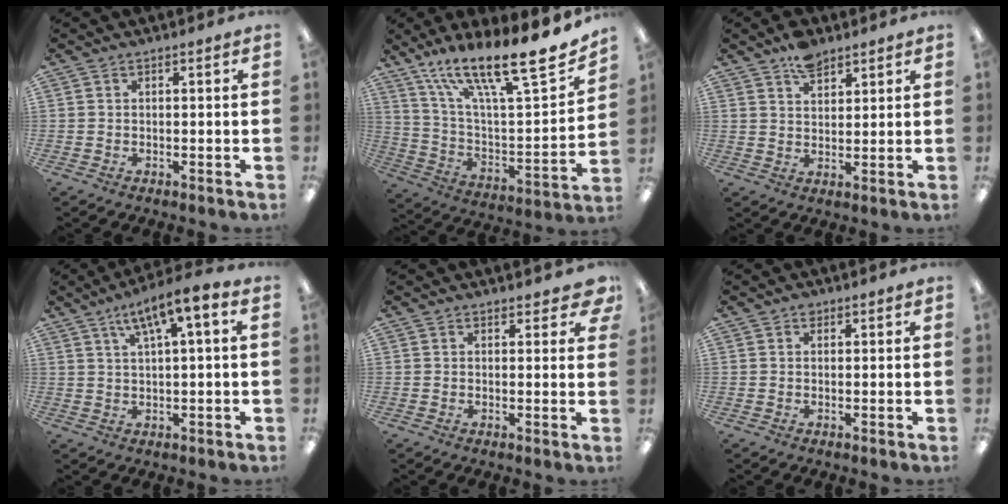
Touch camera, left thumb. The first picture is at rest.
{"total": 22.7, "force": [17.7, 4.2, 13.6], "torque": [-0.214, -0.131, 0.289]}
{"total": 6.0, "force": [4.7, 3.0, 2.4], "torque": [-0.035, -0.023, 0.084]}
{"total": 8.4, "force": [4.5, 1.7, 6.9], "torque": [-0.123, -0.014, 0.075]}
{"total": 3.5, "force": [2.5, 1.6, 1.8], "torque": [-0.015, -0.009, 0.041]}
{"total": 1.2, "force": [0.7, 0.7, 0.6], "torque": [-0.004, -0.001, 0.010]}